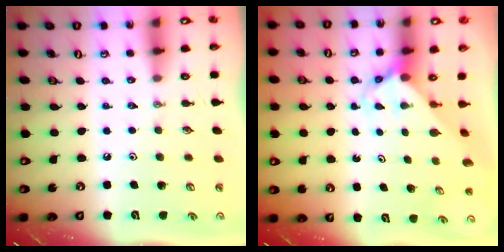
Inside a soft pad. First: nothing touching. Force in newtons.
{"total": 3.3, "press": 3.3, "slide": 0.3}